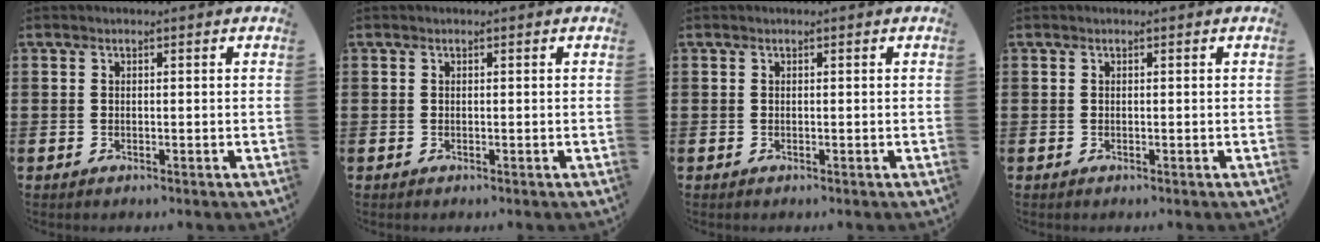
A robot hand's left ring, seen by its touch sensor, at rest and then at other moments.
{"total": 0.0}
{"total": 0.0}
{"total": 0.0}